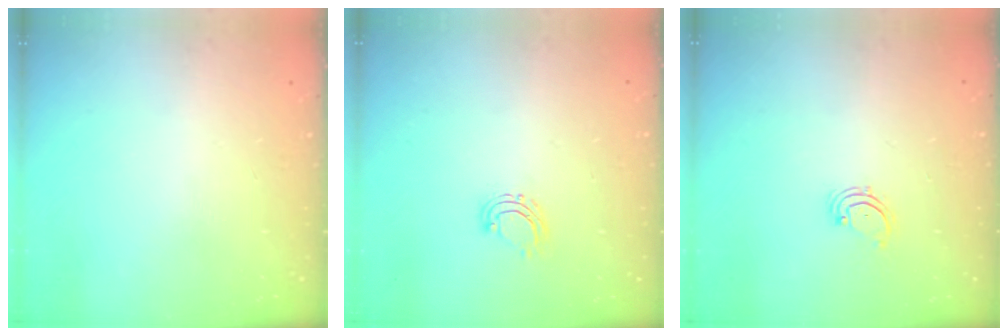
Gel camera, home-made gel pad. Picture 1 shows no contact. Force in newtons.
{"total": 4.9, "press": 4.8, "slide": 0.7}
{"total": 2.1, "press": 2.1, "slide": 0.3}